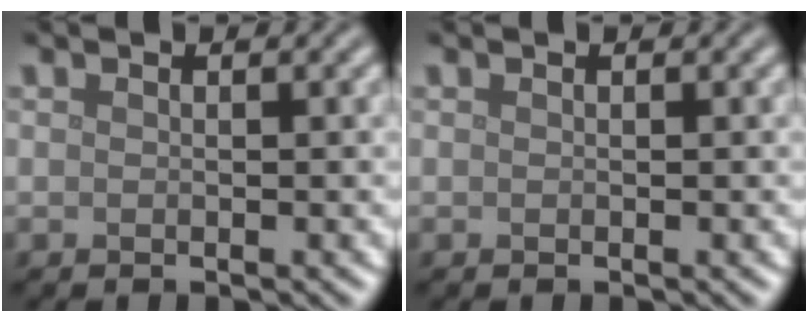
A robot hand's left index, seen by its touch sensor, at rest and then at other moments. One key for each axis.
{"total": 0.0}